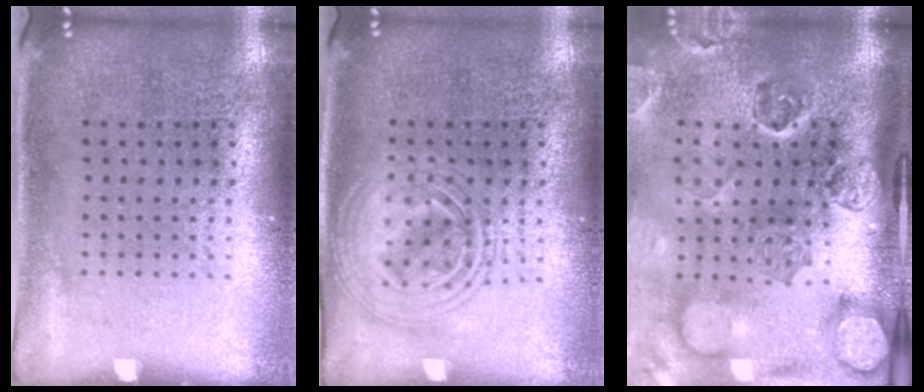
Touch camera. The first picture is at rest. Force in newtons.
{"total": 2.4, "press": 2.4, "slide": 0.2}
{"total": 4.9, "press": 3.6, "slide": 3.3}